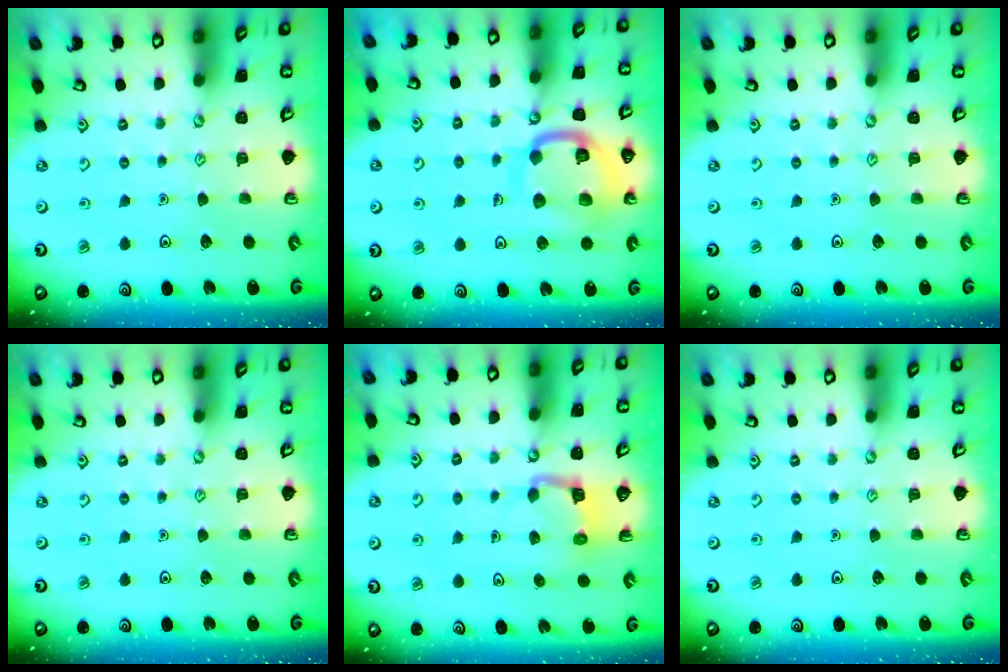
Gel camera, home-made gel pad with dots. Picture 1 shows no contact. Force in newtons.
{"total": 14.8, "press": 14.7, "slide": 1.6}
{"total": 0.0}
{"total": 0.0}
{"total": 4.2, "press": 4.2, "slide": 0.2}
{"total": 0.0}